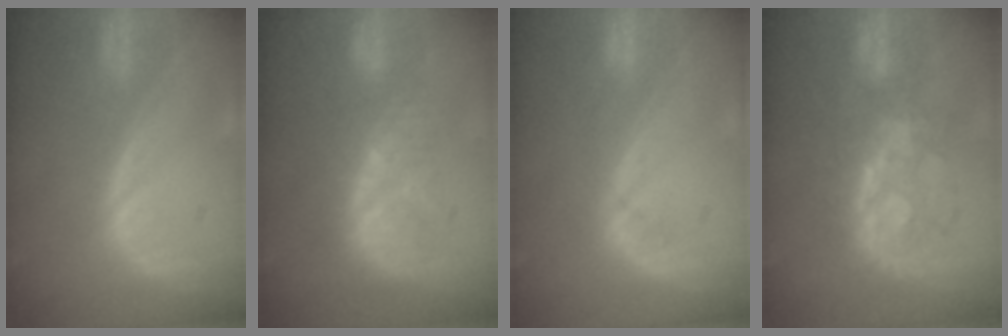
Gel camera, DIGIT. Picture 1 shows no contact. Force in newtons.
{"total": 8.8, "press": 7.5, "slide": 4.7}
{"total": 2.1, "press": 1.9, "slide": 0.9}
{"total": 7.7, "press": 7.6, "slide": 0.7}